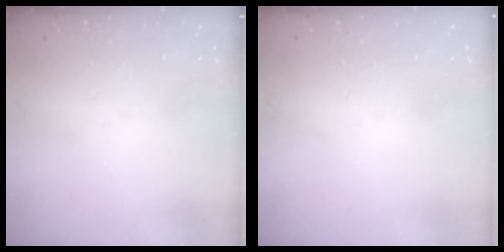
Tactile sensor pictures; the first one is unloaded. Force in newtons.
{"total": 1.5, "press": 1.5, "slide": 0.1}